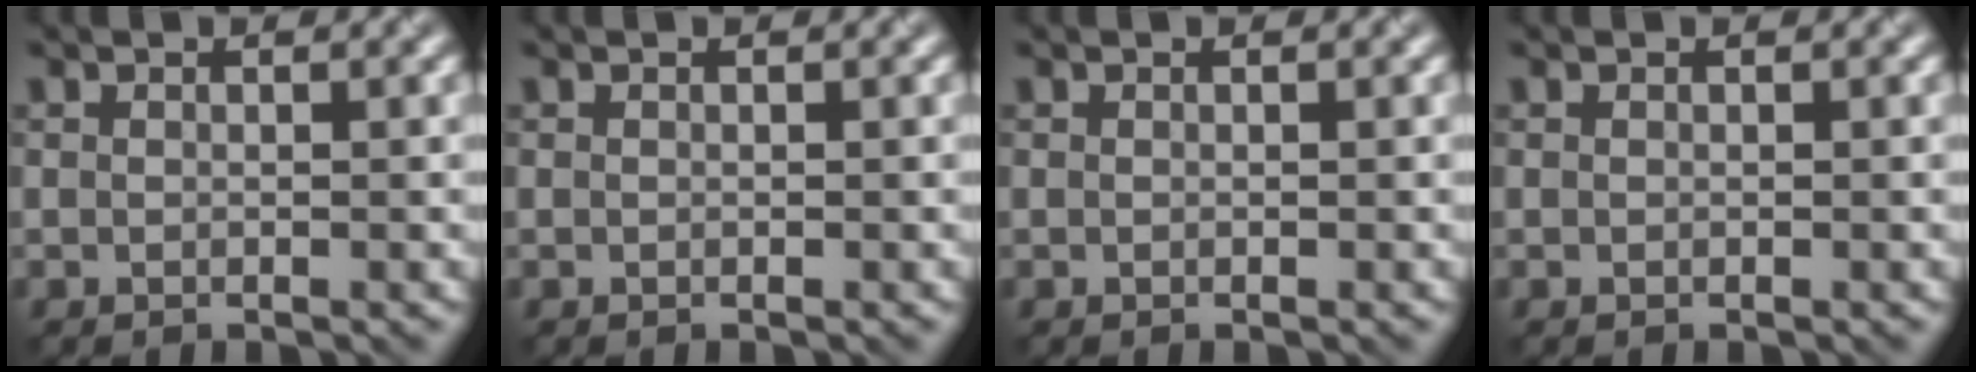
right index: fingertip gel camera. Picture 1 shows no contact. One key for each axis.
{"total": 0.0}
{"total": 0.0}
{"total": 0.0}